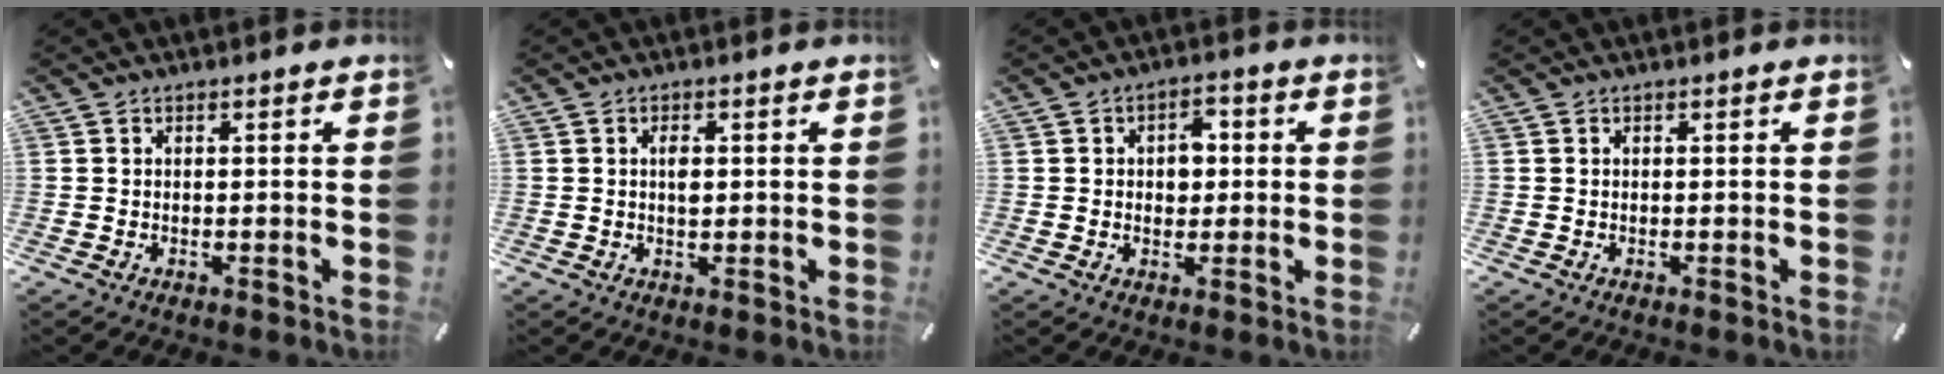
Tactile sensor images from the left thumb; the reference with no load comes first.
{"total": 1.4, "force": [0.2, 0.7, 1.2], "torque": [-0.026, 0.002, 0.003]}
{"total": 5.1, "force": [0.2, 3.9, 3.4], "torque": [-0.038, -0.002, -0.006]}
{"total": 0.0}